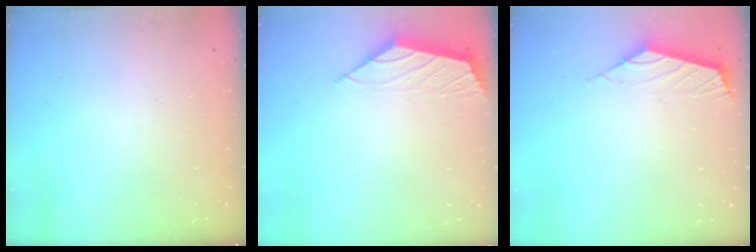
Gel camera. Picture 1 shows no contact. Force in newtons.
{"total": 2.2, "press": 2.1, "slide": 0.5}
{"total": 2.5, "press": 2.5, "slide": 0.6}